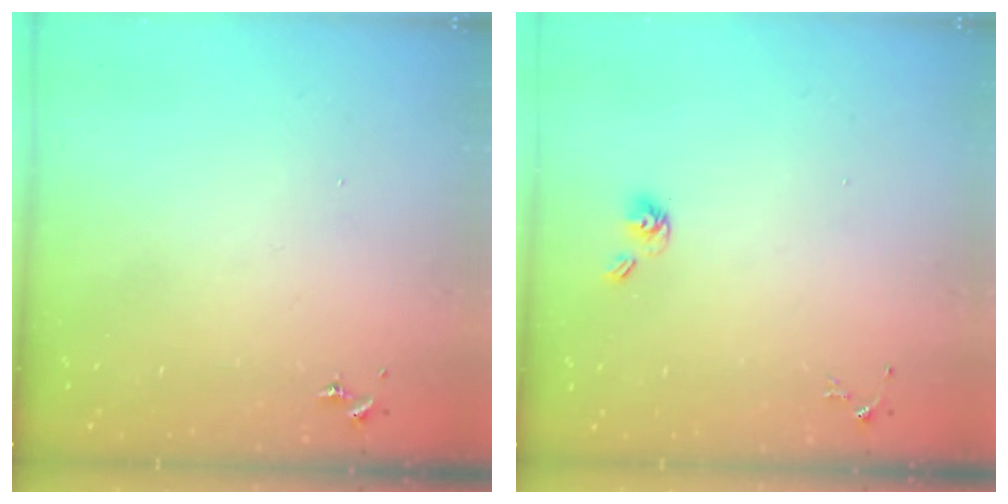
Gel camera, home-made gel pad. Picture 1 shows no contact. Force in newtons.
{"total": 5.6, "press": 5.1, "slide": 2.3}